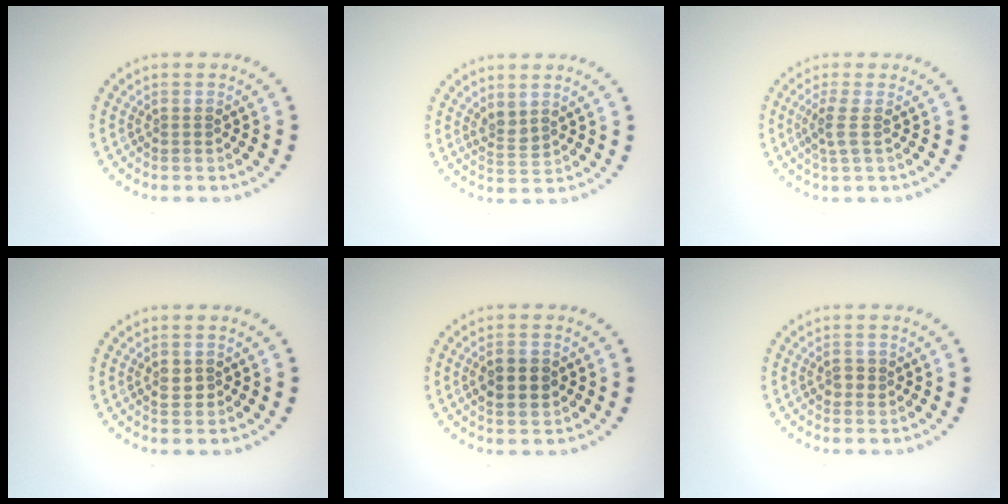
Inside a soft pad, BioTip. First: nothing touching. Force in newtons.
{"total": 1.5, "press": 1.2, "slide": 0.9}
{"total": 1.7, "press": 1.3, "slide": 1.1}
{"total": 1.4, "press": 1.4, "slide": 0.1}
{"total": 2.9, "press": 2.9, "slide": 0.2}
{"total": 1.2, "press": 1.2, "slide": 0.2}